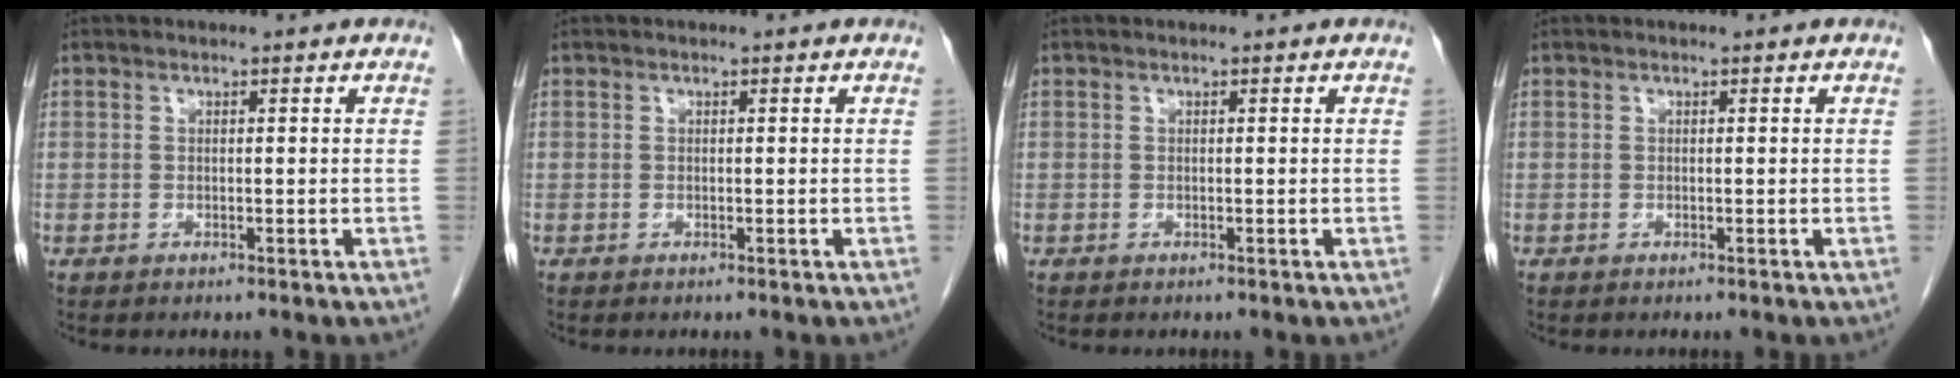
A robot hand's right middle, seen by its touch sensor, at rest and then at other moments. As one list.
[{"total": 0.0}, {"total": 0.0}, {"total": 0.0}]